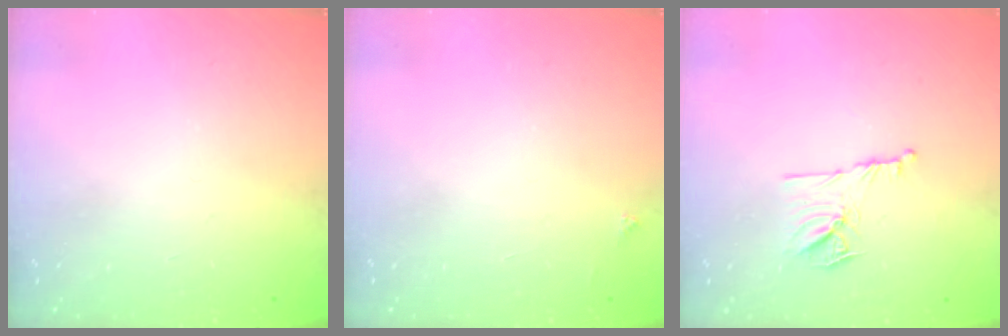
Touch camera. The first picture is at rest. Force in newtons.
{"total": 2.0, "press": 2.0, "slide": 0.3}
{"total": 9.6, "press": 9.6, "slide": 0.9}